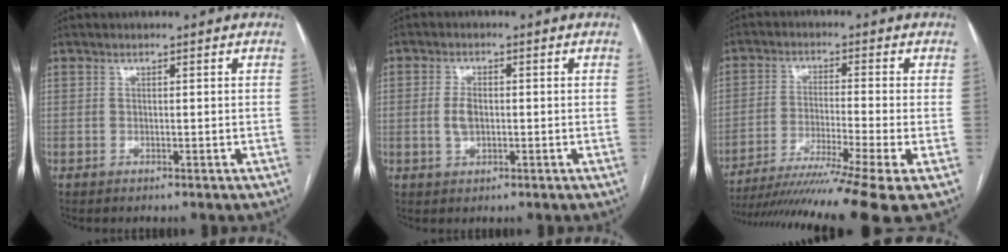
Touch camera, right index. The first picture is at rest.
{"total": 3.1, "force": [-0.3, 1.7, 2.6], "torque": [-0.055, 0.003, -0.005]}
{"total": 15.6, "force": [-12.2, -2.6, 9.4], "torque": [-0.145, -0.034, -0.199]}